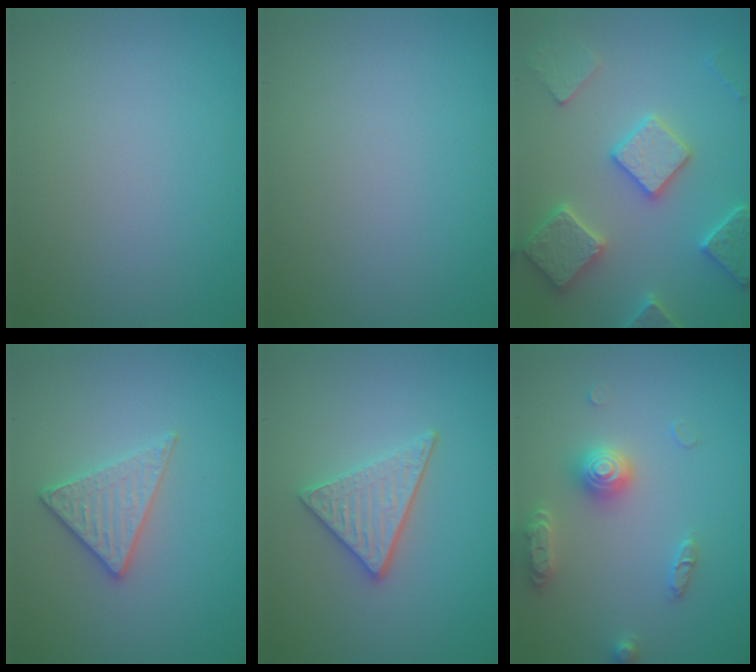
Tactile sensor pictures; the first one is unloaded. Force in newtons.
{"total": 0.0}
{"total": 5.1, "press": 4.9, "slide": 1.2}
{"total": 2.7, "press": 2.5, "slide": 1.1}
{"total": 3.2, "press": 2.9, "slide": 1.4}
{"total": 3.7, "press": 3.6, "slide": 0.4}